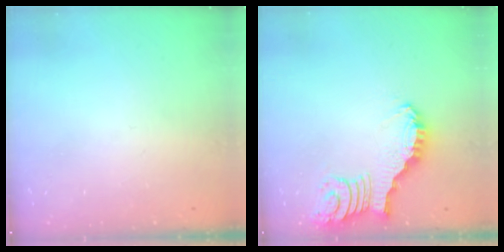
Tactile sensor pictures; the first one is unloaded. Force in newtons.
{"total": 2.9, "press": 2.9, "slide": 0.1}